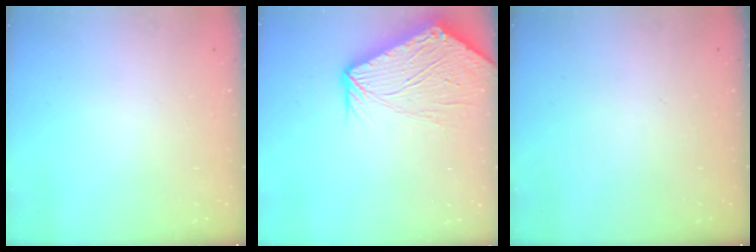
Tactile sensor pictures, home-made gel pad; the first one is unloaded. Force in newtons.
{"total": 9.0, "press": 8.8, "slide": 1.6}
{"total": 0.0}